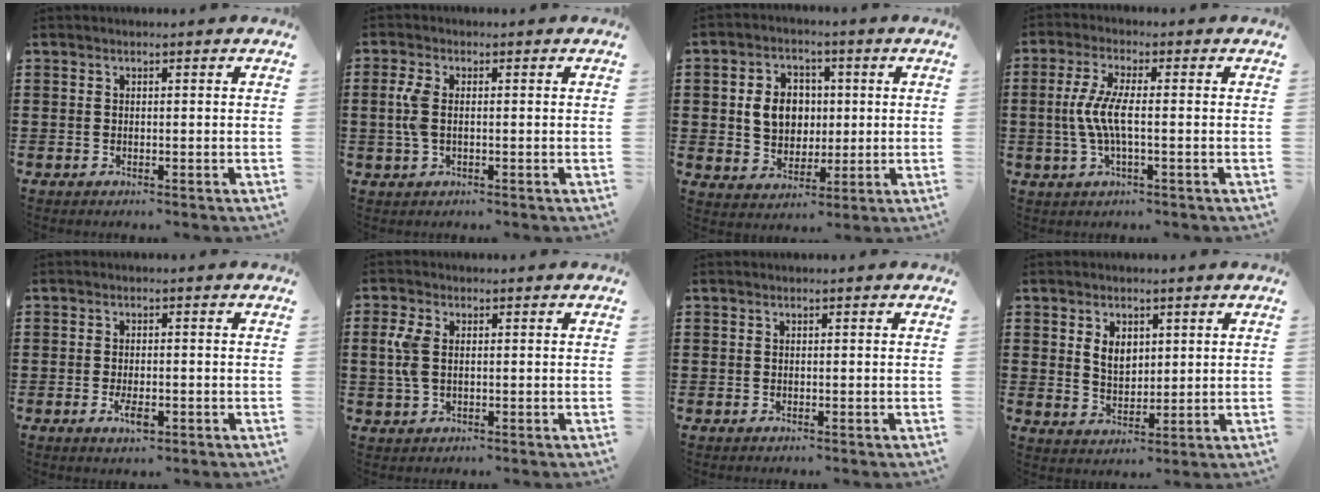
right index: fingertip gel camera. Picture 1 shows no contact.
{"total": 3.9, "force": [0.0, 1.9, 3.4], "torque": [-0.098, -0.005, -0.010]}
{"total": 7.2, "force": [0.7, 6.0, 3.9], "torque": [-0.078, 0.014, 0.008]}
{"total": 5.7, "force": [-0.8, 1.1, 5.6], "torque": [-0.135, -0.012, -0.027]}
{"total": 3.0, "force": [-1.2, 1.1, 2.6], "torque": [-0.052, -0.004, -0.022]}
{"total": 4.7, "force": [0.5, 2.7, 3.8], "torque": [-0.100, 0.003, 0.001]}
{"total": 0.0}
{"total": 4.0, "force": [1.5, 2.8, 2.5], "torque": [-0.050, 0.007, 0.025]}